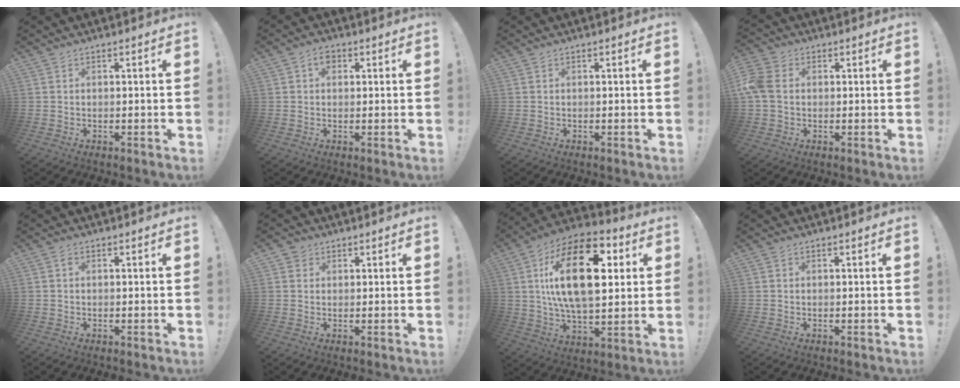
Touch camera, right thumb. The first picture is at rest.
{"total": 3.4, "force": [1.1, 2.3, 2.2], "torque": [-0.033, 0.003, 0.019]}
{"total": 0.0}
{"total": 8.1, "force": [0.8, 6.1, 5.2], "torque": [-0.115, 0.005, 0.018]}
{"total": 0.6, "force": [0.0, 0.4, 0.4], "torque": [-0.013, 0.005, 0.000]}
{"total": 2.3, "force": [1.0, 2.0, 0.4], "torque": [-0.011, 0.002, 0.017]}
{"total": 24.6, "force": [5.9, 12.4, 20.5], "torque": [-0.363, -0.008, 0.091]}
{"total": 0.0}